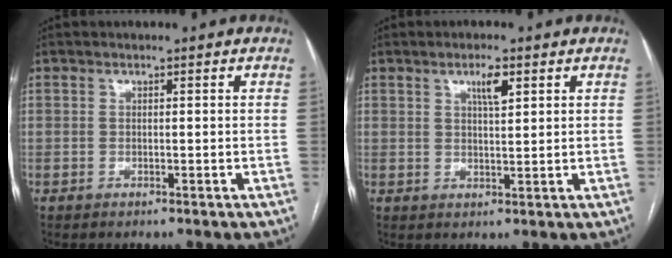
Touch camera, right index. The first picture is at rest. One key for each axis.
{"total": 3.3, "fx": 1.7, "fy": 0.6, "fz": 2.7, "tx": -0.047, "ty": 0.000, "tz": 0.028}